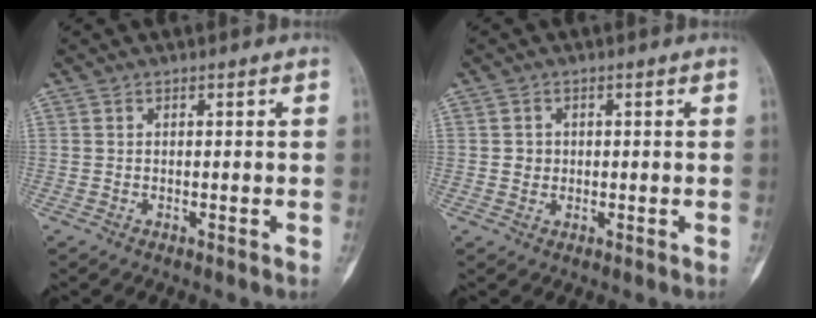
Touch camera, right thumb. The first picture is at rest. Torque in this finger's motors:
{"motor_torque": [0.51, 0.53, 0.16, -0.26, 0.02]}